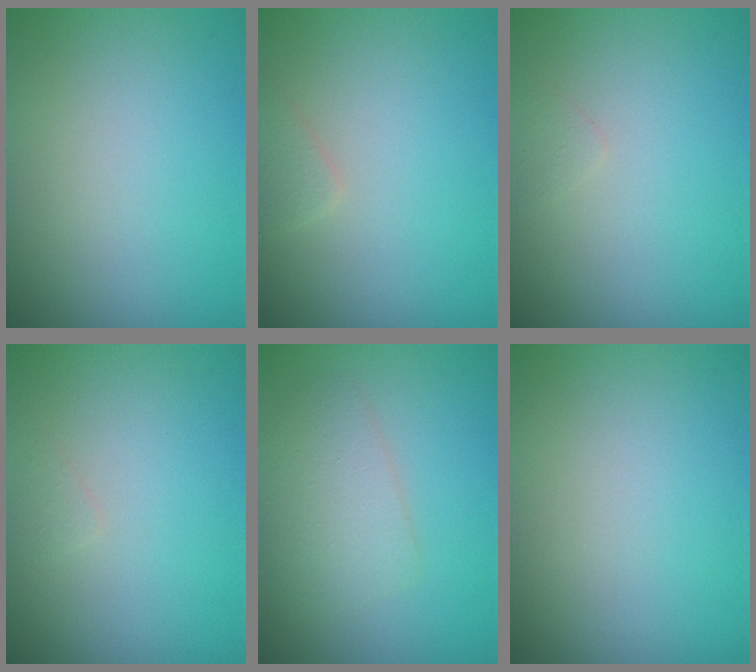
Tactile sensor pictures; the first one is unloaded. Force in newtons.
{"total": 1.2, "press": 1.1, "slide": 0.1}
{"total": 0.6, "press": 0.6, "slide": 0.0}
{"total": 0.5, "press": 0.5, "slide": 0.0}
{"total": 3.2, "press": 3.2, "slide": 0.1}
{"total": 0.0}